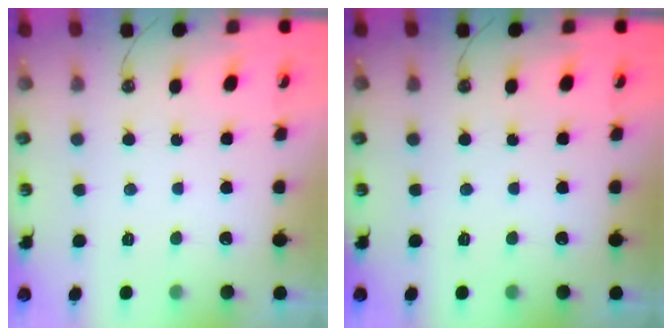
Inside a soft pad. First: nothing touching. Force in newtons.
{"total": 0.0}